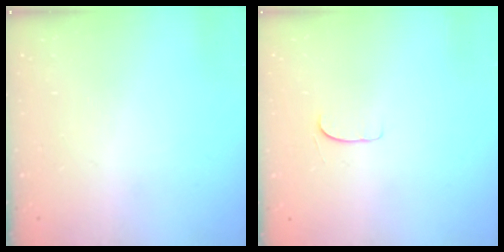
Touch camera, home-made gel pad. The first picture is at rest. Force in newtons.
{"total": 5.1, "press": 5.1, "slide": 0.4}